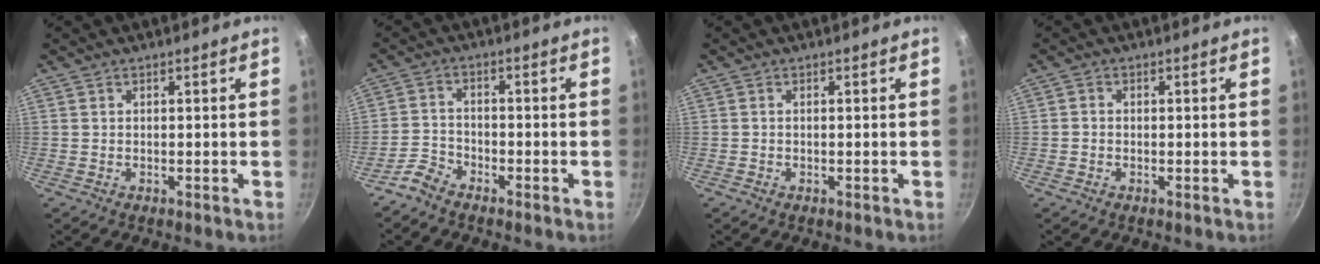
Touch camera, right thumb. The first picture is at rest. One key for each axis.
{"total": 3.8, "fx": -3.3, "fy": 1.7, "fz": 1.1, "tx": -0.025, "ty": 0.029, "tz": -0.073}
{"total": 0.0}
{"total": 1.1, "fx": -0.3, "fy": 0.9, "fz": 0.5, "tx": -0.010, "ty": 0.005, "tz": -0.007}